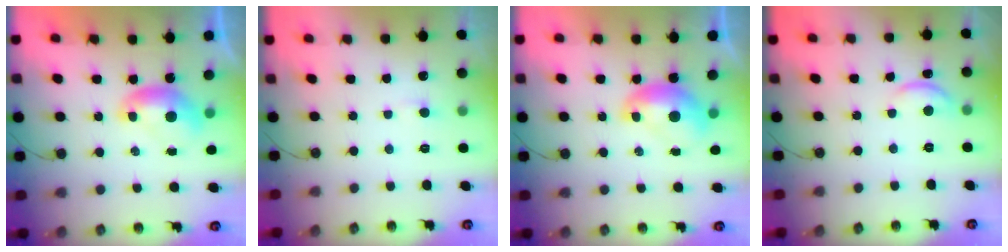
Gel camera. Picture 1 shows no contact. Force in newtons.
{"total": 2.3, "press": 2.3, "slide": 0.3}
{"total": 1.6, "press": 1.5, "slide": 0.3}
{"total": 2.2, "press": 2.2, "slide": 0.3}